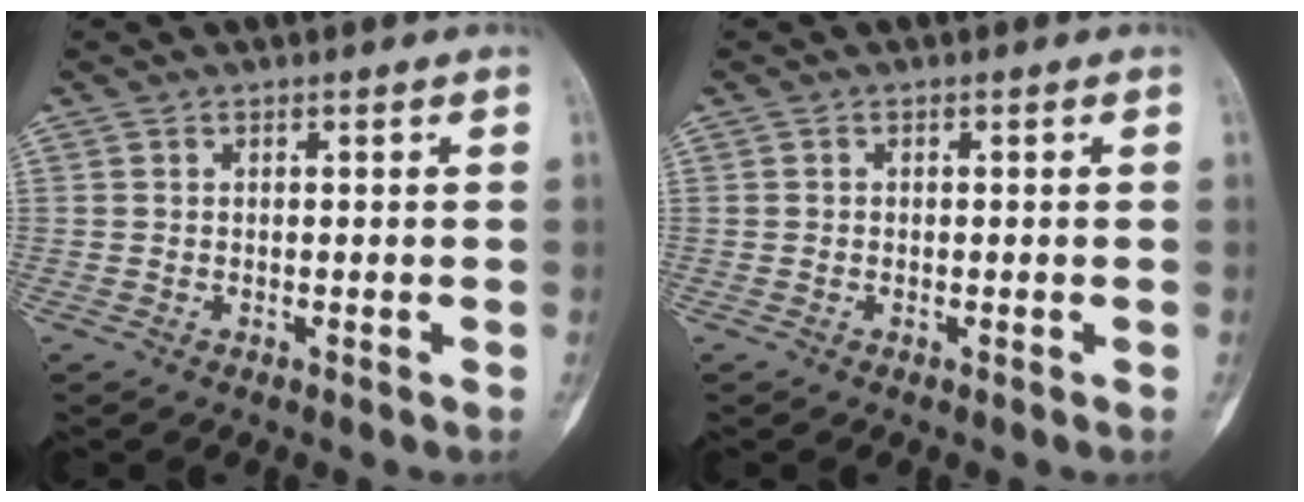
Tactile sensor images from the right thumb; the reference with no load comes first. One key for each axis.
{"total": 0.0}